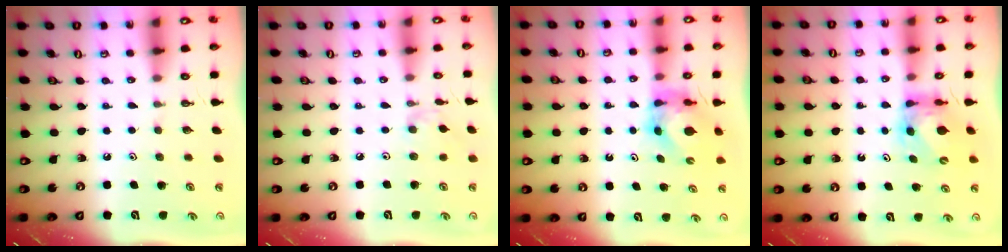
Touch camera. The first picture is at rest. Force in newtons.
{"total": 2.4, "press": 2.3, "slide": 0.5}
{"total": 5.8, "press": 5.8, "slide": 0.3}
{"total": 5.7, "press": 5.6, "slide": 0.6}